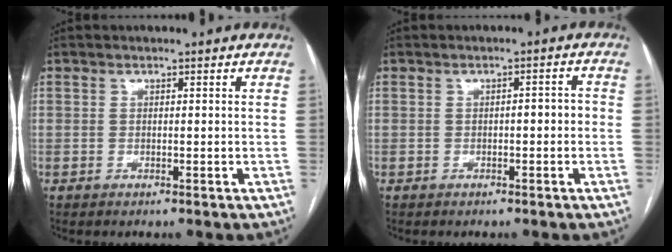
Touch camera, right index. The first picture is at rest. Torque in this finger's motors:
{"motor_torque": [0.43, -0.03, 0.05, 0.03]}